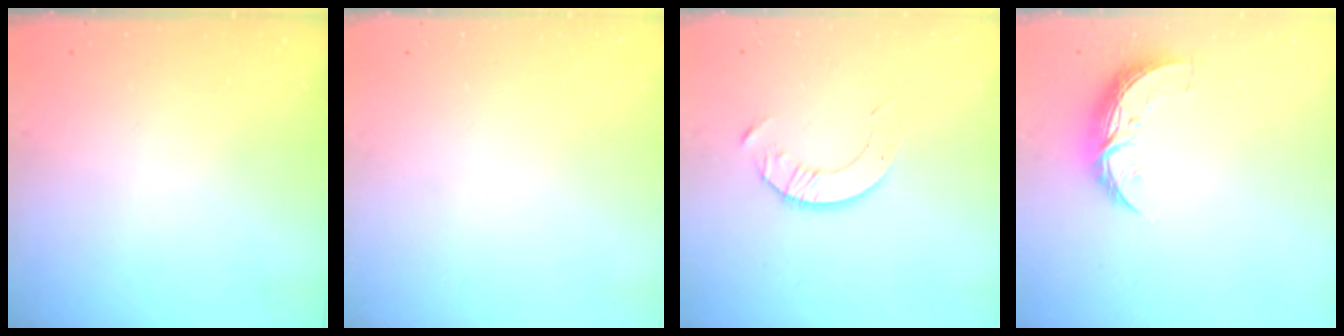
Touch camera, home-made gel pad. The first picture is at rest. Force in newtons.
{"total": 0.0}
{"total": 4.7, "press": 4.6, "slide": 0.6}
{"total": 9.3, "press": 9.3, "slide": 0.5}